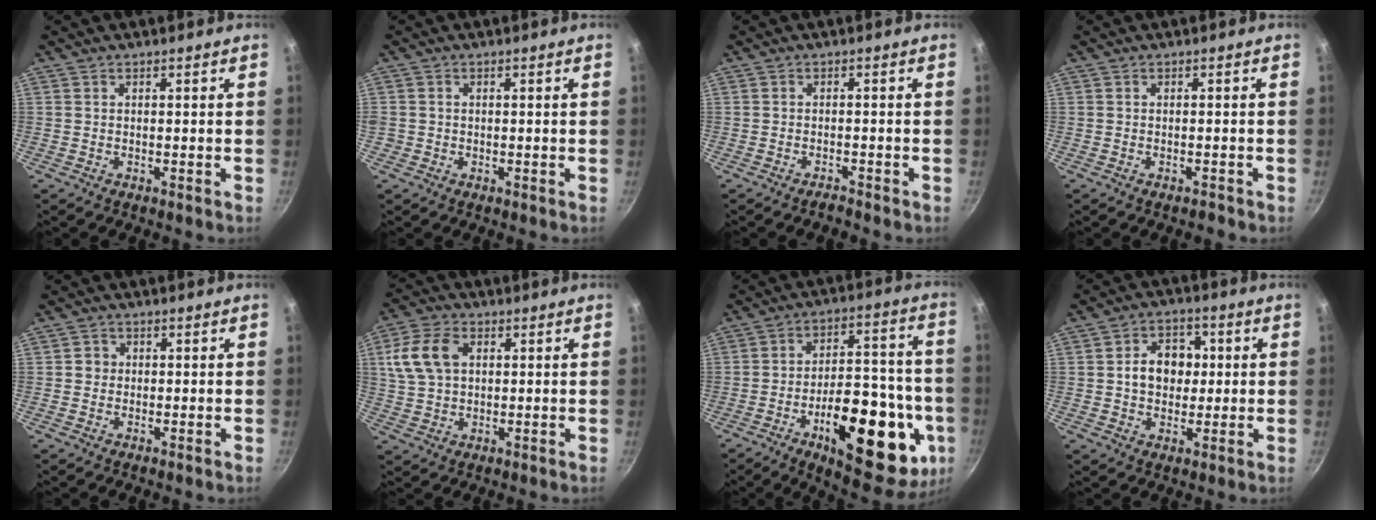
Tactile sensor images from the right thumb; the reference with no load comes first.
{"total": 1.2, "force": [-0.2, 1.2, 0.3], "torque": [-0.004, 0.001, -0.005]}
{"total": 1.5, "force": [-1.4, 0.3, 0.5], "torque": [-0.008, 0.016, -0.018]}
{"total": 1.0, "force": [-0.9, 0.3, 0.5], "torque": [-0.007, 0.011, -0.008]}
{"total": 2.0, "force": [0.0, 1.9, 0.6], "torque": [0.001, 0.006, -0.003]}
{"total": 10.3, "force": [2.6, 7.1, 7.0], "torque": [-0.130, 0.012, 0.046]}
{"total": 28.4, "force": [-9.4, 12.9, 23.5], "torque": [-0.271, 0.033, -0.123]}
{"total": 9.1, "force": [0.9, 7.1, 5.6], "torque": [-0.052, 0.011, 0.006]}